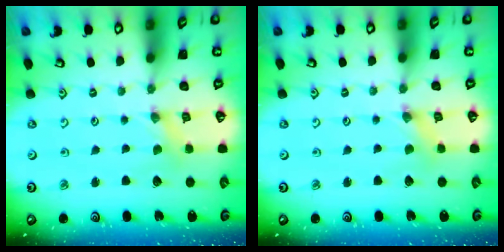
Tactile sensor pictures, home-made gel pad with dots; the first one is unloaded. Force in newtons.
{"total": 1.6, "press": 1.6, "slide": 0.3}